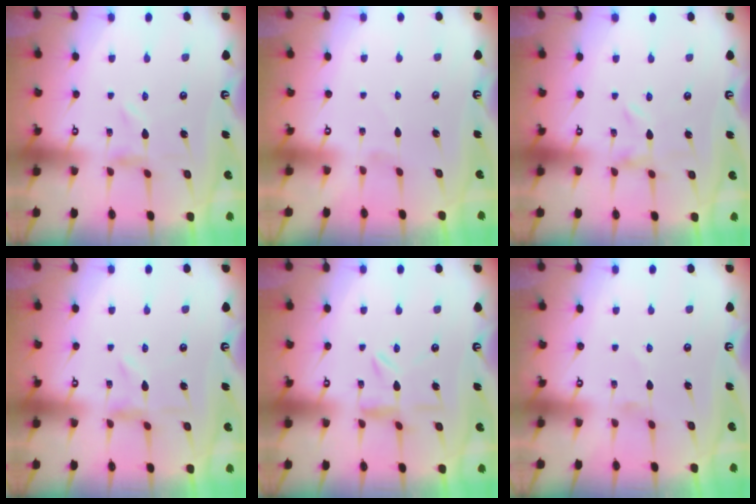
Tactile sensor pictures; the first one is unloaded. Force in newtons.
{"total": 1.3, "press": 1.3, "slide": 0.1}
{"total": 0.0}
{"total": 1.5, "press": 1.4, "slide": 0.4}
{"total": 4.8, "press": 4.8, "slide": 0.2}
{"total": 0.0}